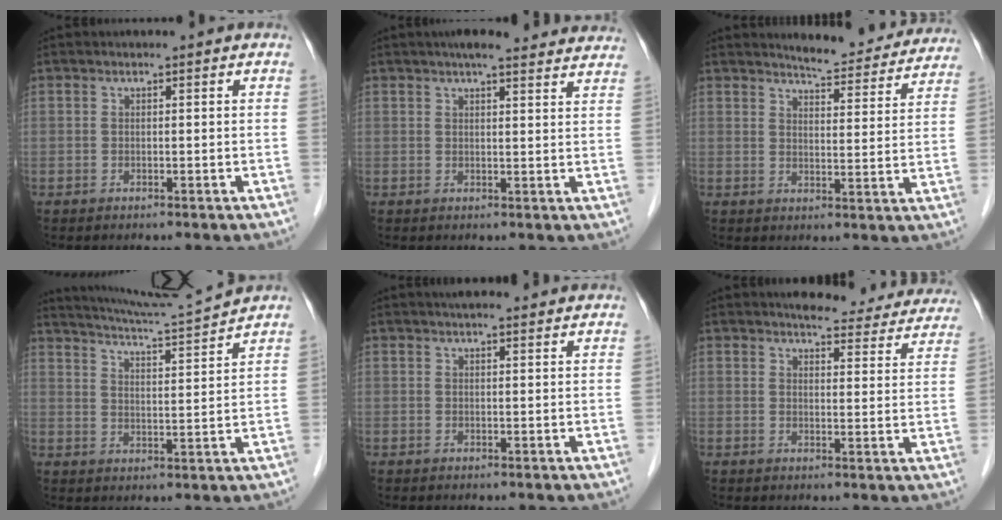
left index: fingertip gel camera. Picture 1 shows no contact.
{"total": 13.8, "force": [12.5, 1.8, 5.6], "torque": [-0.061, 0.026, 0.138]}
{"total": 11.8, "force": [11.3, 1.9, 2.8], "torque": [-0.026, -0.018, 0.126]}
{"total": 10.5, "force": [10.1, -2.5, 2.0], "torque": [-0.052, -0.023, 0.162]}
{"total": 7.0, "force": [6.3, 0.7, 2.9], "torque": [-0.038, 0.023, 0.075]}
{"total": 14.3, "force": [13.2, 3.4, 4.3], "torque": [-0.023, -0.021, 0.133]}